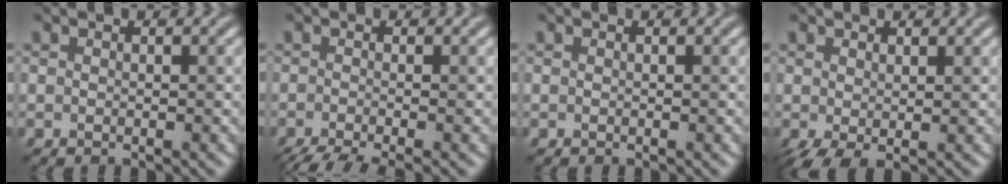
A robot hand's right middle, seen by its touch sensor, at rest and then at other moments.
{"total": 4.6, "force": [-3.2, 1.0, 3.1], "torque": [-0.042, -0.011, -0.061]}
{"total": 0.0}
{"total": 2.0, "force": [-0.1, 0.9, 1.8], "torque": [-0.045, -0.003, -0.003]}